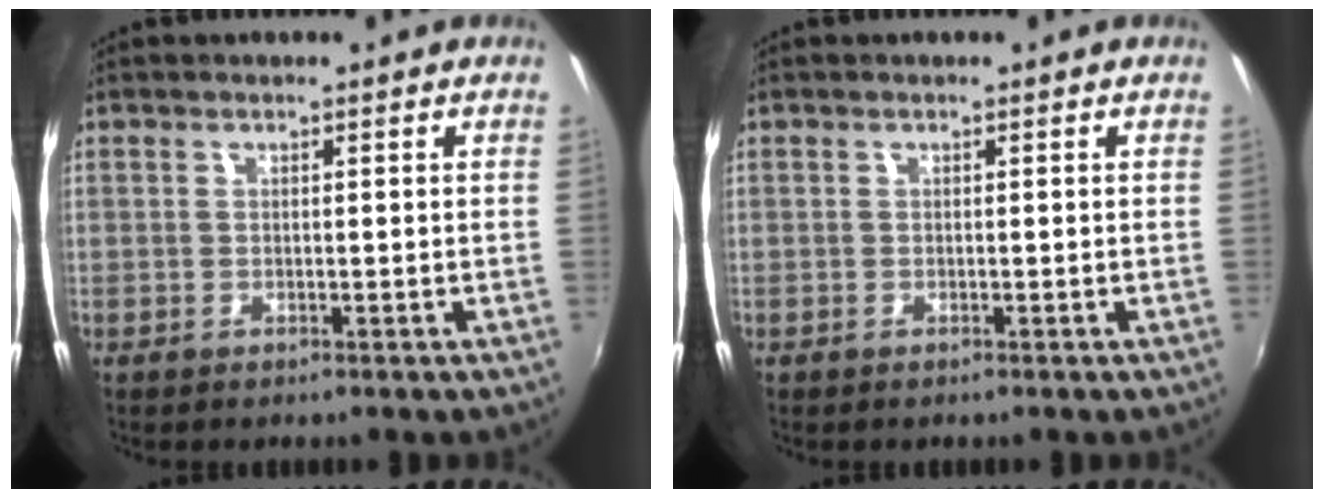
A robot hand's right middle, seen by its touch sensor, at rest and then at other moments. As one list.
[{"total": 0.0}]